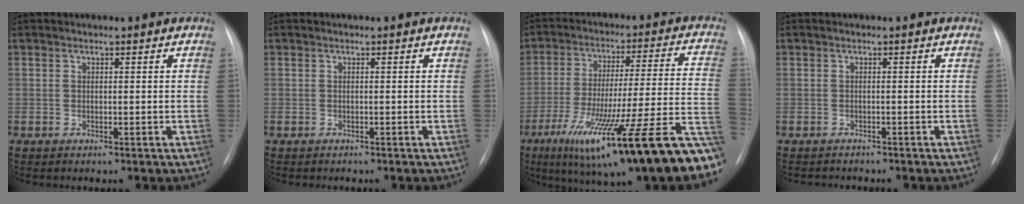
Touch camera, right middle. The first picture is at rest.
{"total": 0.9, "force": [-0.8, 0.3, 0.3], "torque": [-0.009, 0.000, -0.010]}
{"total": 29.2, "force": [-17.5, 1.9, 23.4], "torque": [-0.267, -0.022, -0.275]}
{"total": 2.4, "force": [-2.3, 0.6, 0.4], "torque": [-0.002, -0.006, -0.029]}